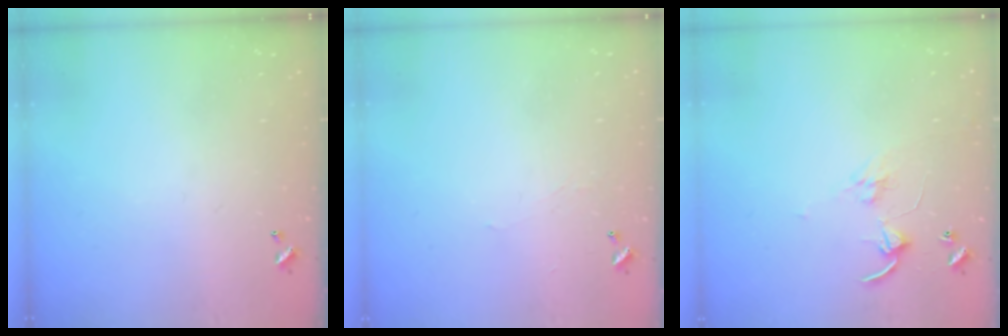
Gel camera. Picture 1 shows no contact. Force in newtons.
{"total": 0.9, "press": 0.7, "slide": 0.4}
{"total": 3.2, "press": 3.2, "slide": 0.0}